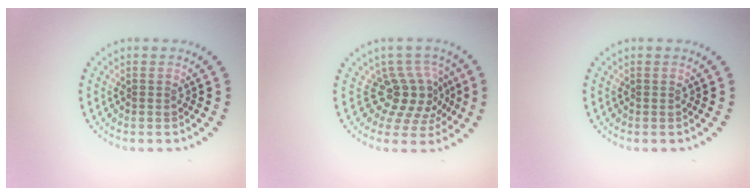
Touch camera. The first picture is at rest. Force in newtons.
{"total": 3.9, "press": 2.7, "slide": 2.7}
{"total": 0.0}